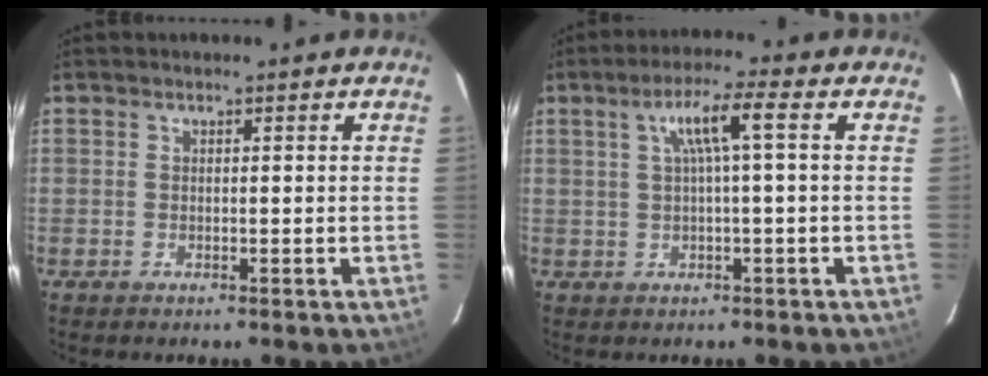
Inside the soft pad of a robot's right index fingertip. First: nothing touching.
{"total": 5.7, "force": [1.0, -0.2, 5.6], "torque": [-0.100, 0.008, 0.021]}